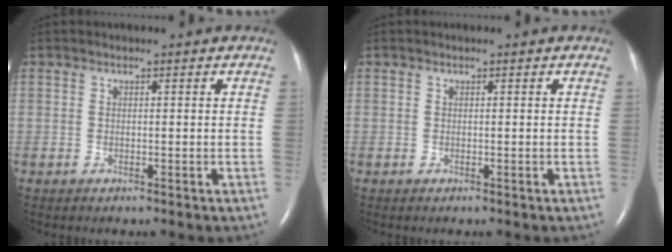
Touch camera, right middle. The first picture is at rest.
{"total": 0.0}